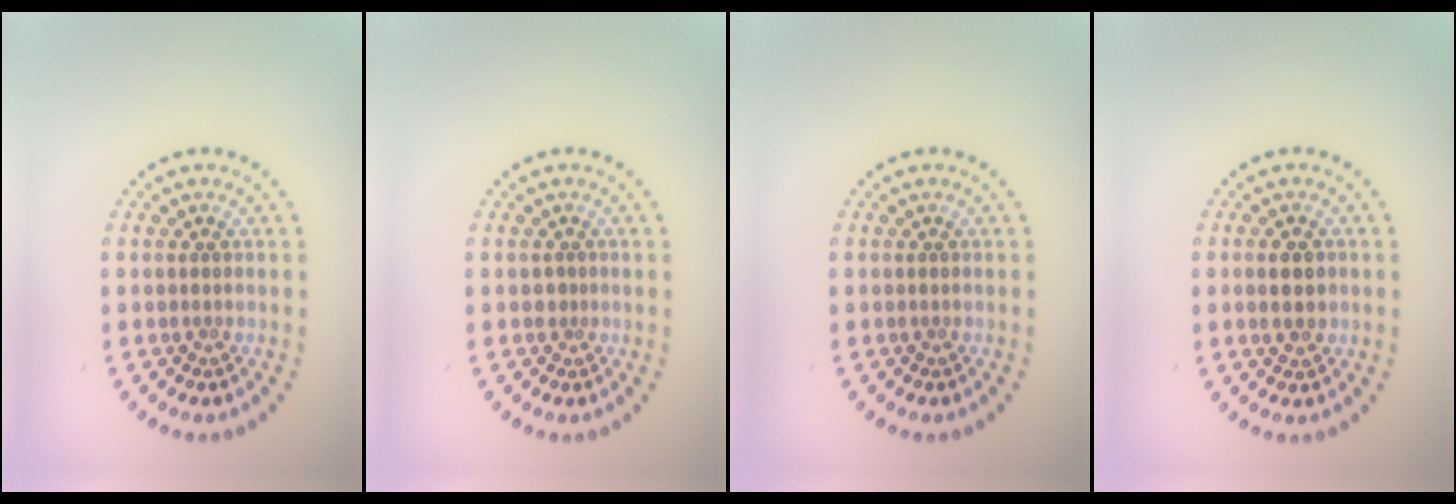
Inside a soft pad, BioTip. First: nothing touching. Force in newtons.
{"total": 0.7, "press": 0.5, "slide": 0.5}
{"total": 0.0}
{"total": 2.3, "press": 2.3, "slide": 0.2}